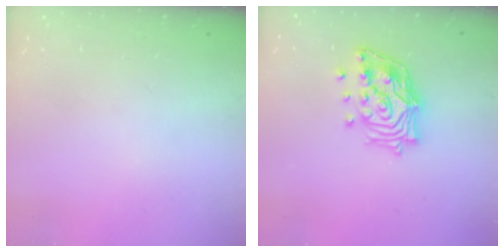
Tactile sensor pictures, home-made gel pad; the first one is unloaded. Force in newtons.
{"total": 14.6, "press": 14.5, "slide": 1.8}